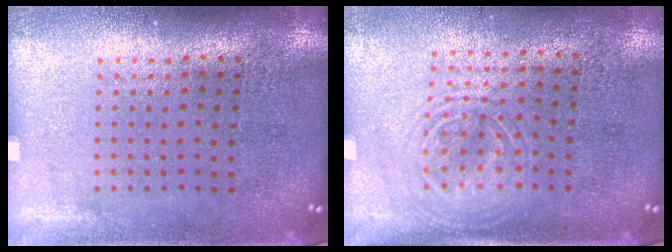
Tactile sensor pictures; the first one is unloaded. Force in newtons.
{"total": 1.5, "press": 1.3, "slide": 0.6}